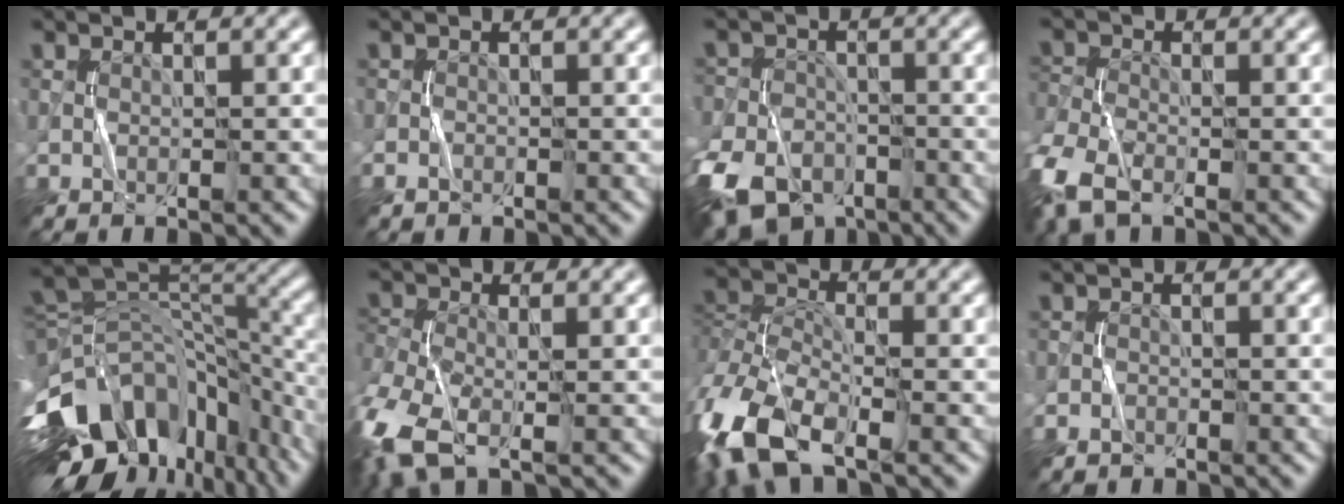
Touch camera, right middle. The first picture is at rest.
{"total": 1.3, "force": [-0.9, 0.8, 0.4], "torque": [-0.004, 0.000, -0.020]}
{"total": 10.6, "force": [-6.5, 6.7, 5.0], "torque": [-0.111, -0.035, -0.129]}
{"total": 6.3, "force": [-3.7, 3.4, 3.8], "torque": [-0.099, -0.016, -0.084]}
{"total": 16.4, "force": [-9.2, 9.1, 10.0], "torque": [-0.212, -0.009, -0.142]}
{"total": 7.0, "force": [-3.7, 3.3, 4.9], "torque": [-0.123, -0.019, -0.084]}
{"total": 10.2, "force": [-5.8, 4.8, 6.9], "torque": [-0.155, -0.013, -0.126]}
{"total": 1.6, "force": [-1.2, 1.0, 0.3], "torque": [-0.004, 0.000, -0.029]}